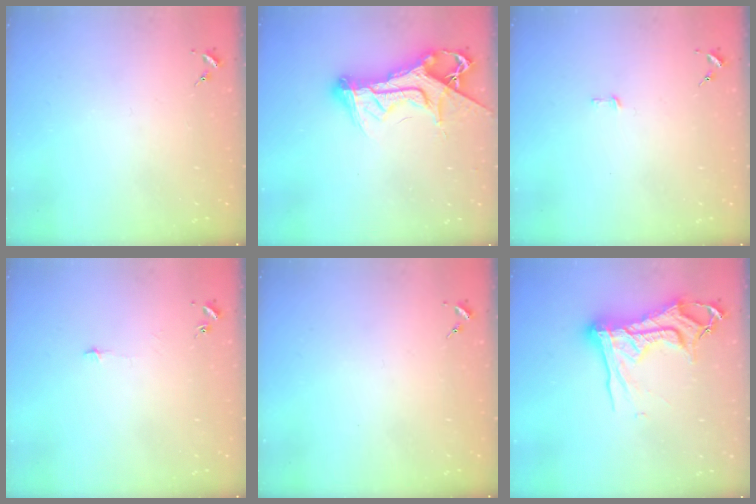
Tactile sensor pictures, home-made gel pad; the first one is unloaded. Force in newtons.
{"total": 15.8, "press": 15.7, "slide": 1.5}
{"total": 3.5, "press": 3.5, "slide": 0.3}
{"total": 2.7, "press": 2.6, "slide": 0.3}
{"total": 0.0}
{"total": 18.8, "press": 18.7, "slide": 2.1}